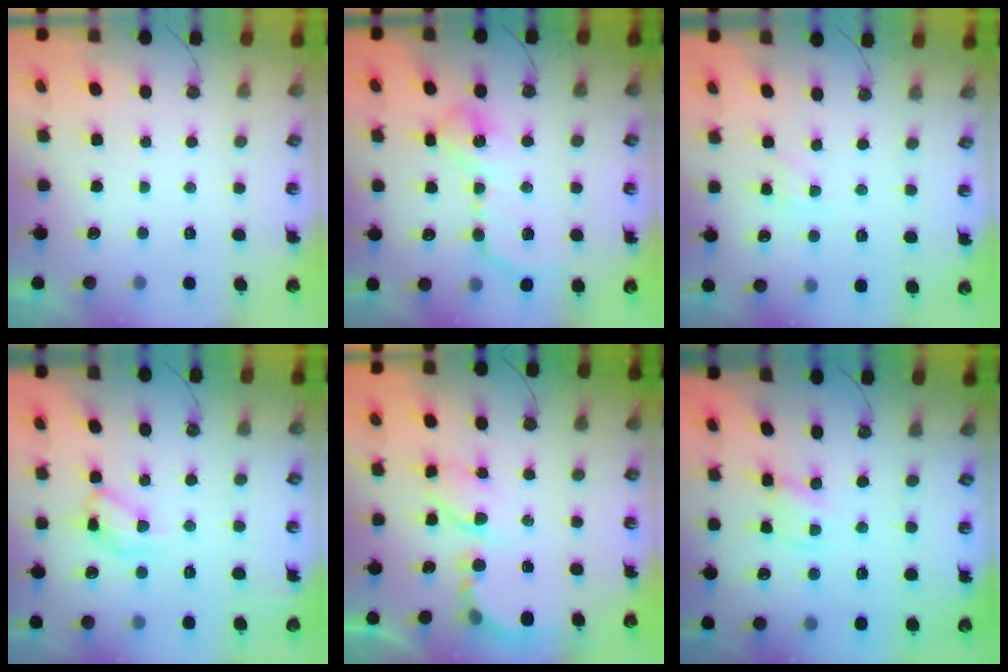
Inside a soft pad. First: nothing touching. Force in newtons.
{"total": 12.6, "press": 12.6, "slide": 0.4}
{"total": 2.8, "press": 2.8, "slide": 0.5}
{"total": 12.3, "press": 12.3, "slide": 0.3}
{"total": 7.7, "press": 7.6, "slide": 0.6}
{"total": 1.4, "press": 1.4, "slide": 0.1}